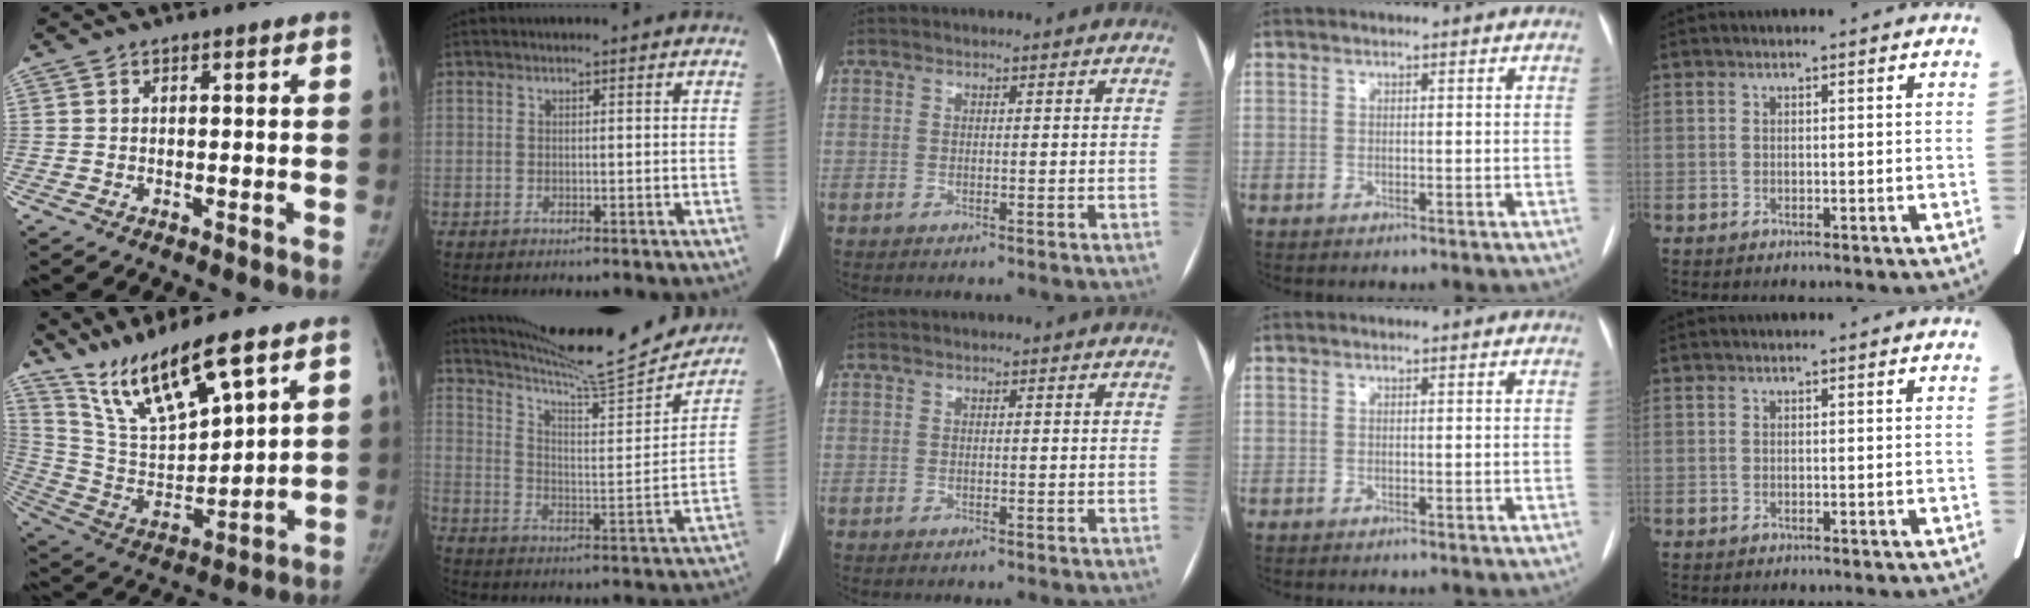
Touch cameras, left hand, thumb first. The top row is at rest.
{"thumb": {"total": 16.6, "force": [11.8, 3.5, 11.2], "torque": [-0.195, -0.056, 0.241]}, "index": {"total": 19.9, "force": [18.8, 0.1, 6.6], "torque": [-0.114, -0.039, 0.274]}}